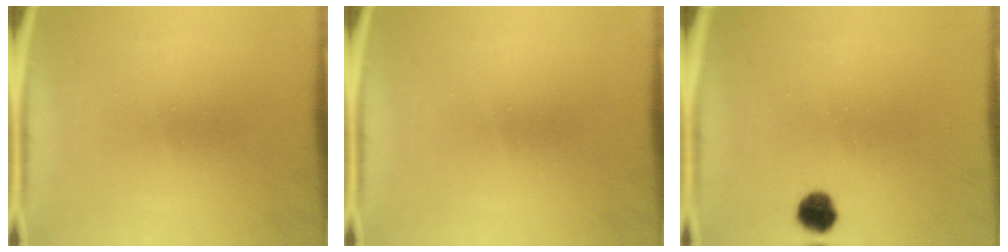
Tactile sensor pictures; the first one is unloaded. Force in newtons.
{"total": 0.0}
{"total": 4.1}